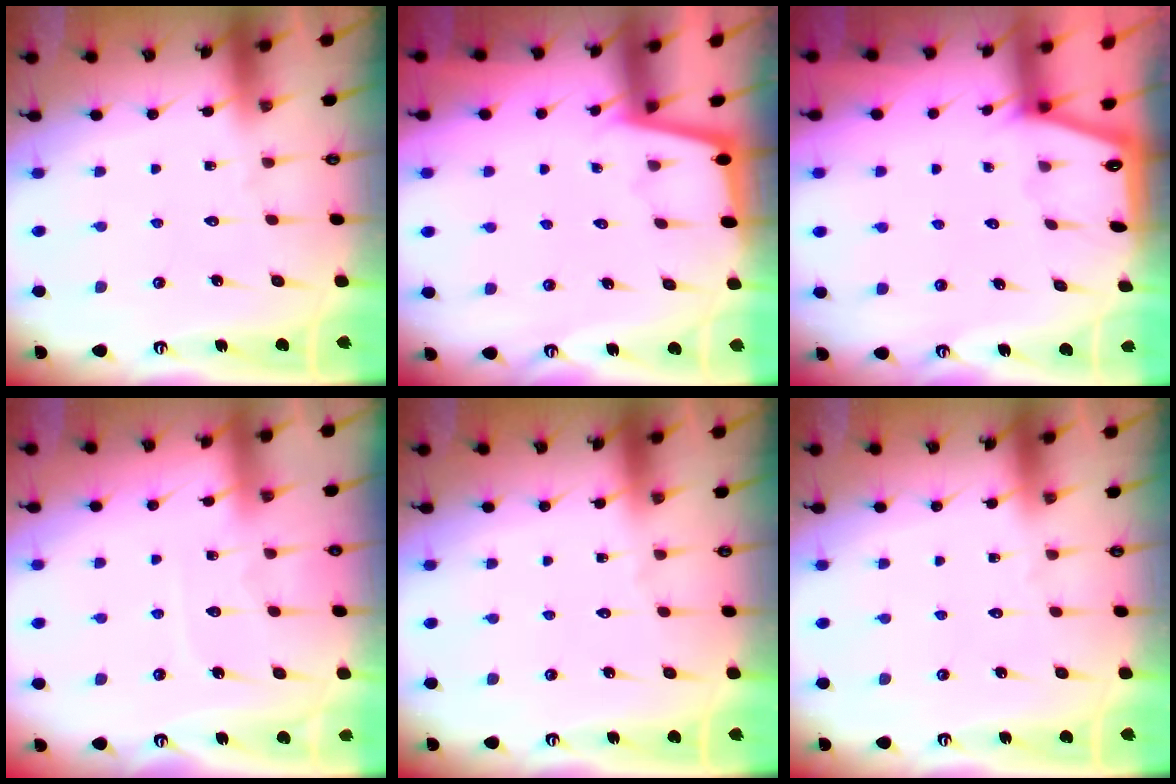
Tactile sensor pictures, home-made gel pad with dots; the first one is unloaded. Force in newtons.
{"total": 1.7, "press": 1.7, "slide": 0.2}
{"total": 0.7, "press": 0.6, "slide": 0.2}
{"total": 4.4, "press": 4.4, "slide": 0.4}
{"total": 0.0}
{"total": 0.0}